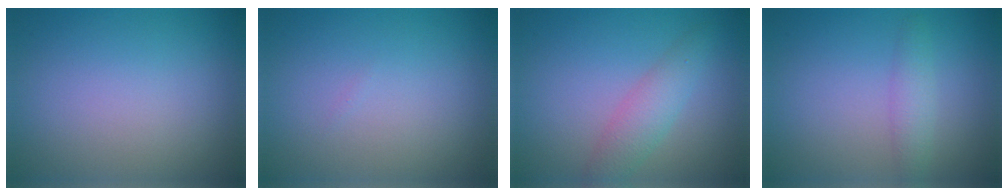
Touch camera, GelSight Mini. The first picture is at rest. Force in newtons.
{"total": 0.0}
{"total": 2.8, "press": 2.8, "slide": 0.1}
{"total": 1.9, "press": 1.9, "slide": 0.1}